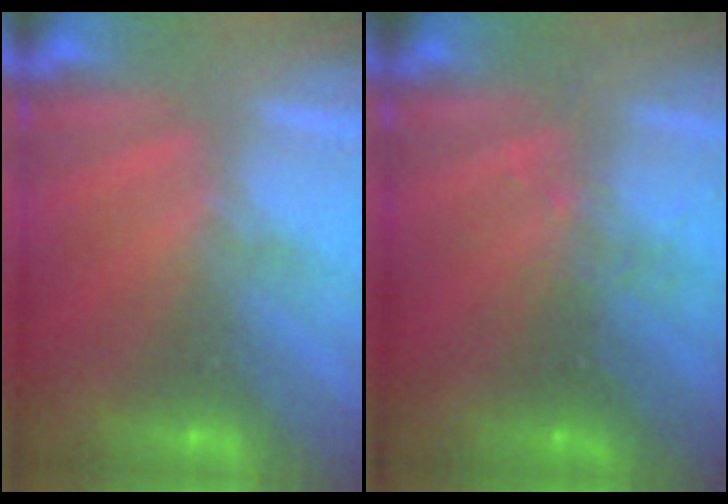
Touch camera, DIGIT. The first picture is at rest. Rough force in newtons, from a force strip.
{"total": 2.9}